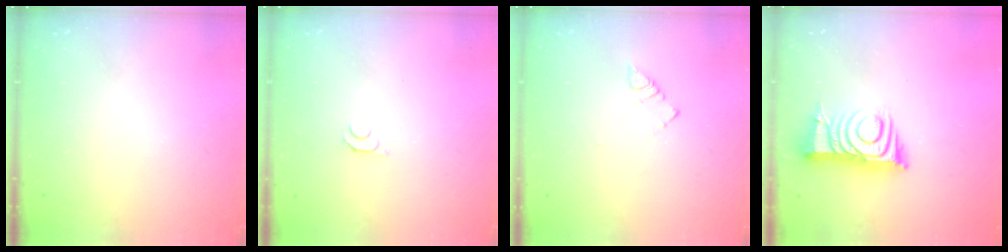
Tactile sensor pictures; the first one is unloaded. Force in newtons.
{"total": 4.6, "press": 4.5, "slide": 0.7}
{"total": 2.7, "press": 2.7, "slide": 0.4}
{"total": 11.0, "press": 11.0, "slide": 0.6}